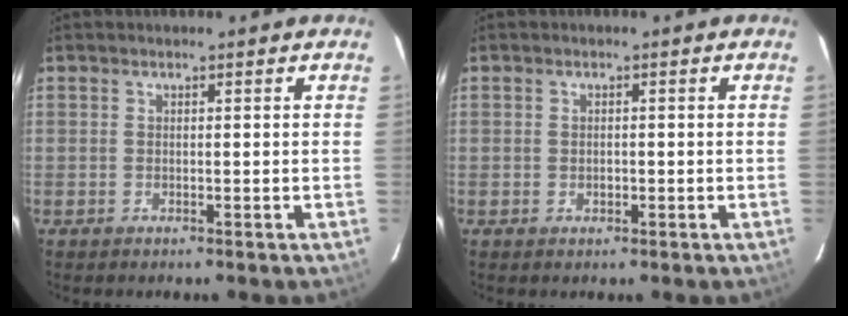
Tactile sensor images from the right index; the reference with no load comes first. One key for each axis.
{"total": 1.1, "fx": -0.3, "fy": 0.9, "fz": 0.6, "tx": -0.010, "ty": 0.002, "tz": -0.005}